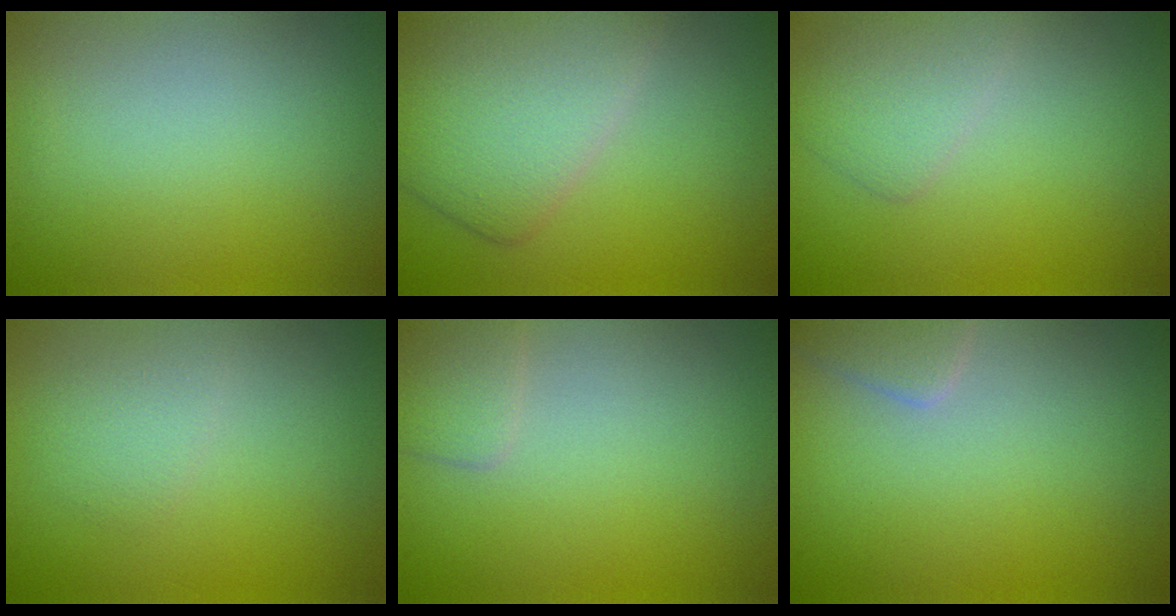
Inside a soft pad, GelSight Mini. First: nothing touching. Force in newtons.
{"total": 5.8, "press": 5.8, "slide": 0.2}
{"total": 2.2, "press": 2.2, "slide": 0.0}
{"total": 1.4, "press": 1.4, "slide": 0.1}
{"total": 1.5, "press": 1.5, "slide": 0.0}
{"total": 1.8, "press": 1.8, "slide": 0.1}